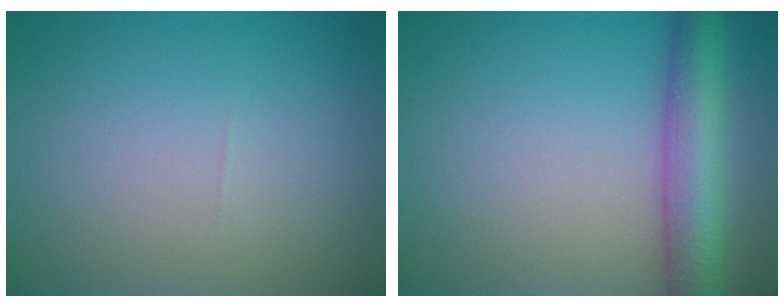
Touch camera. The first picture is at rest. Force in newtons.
{"total": 5.9, "press": 5.9, "slide": 0.2}